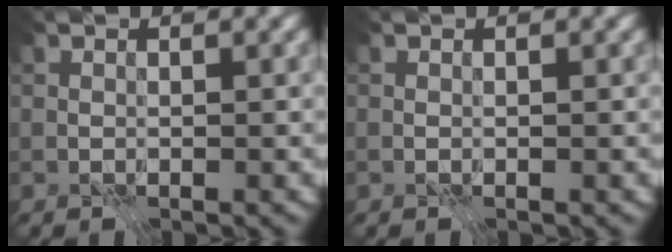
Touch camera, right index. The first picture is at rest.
{"total": 0.0}